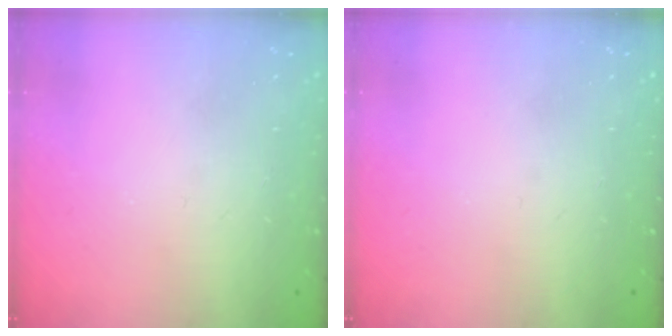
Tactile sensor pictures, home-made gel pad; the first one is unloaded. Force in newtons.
{"total": 0.0}